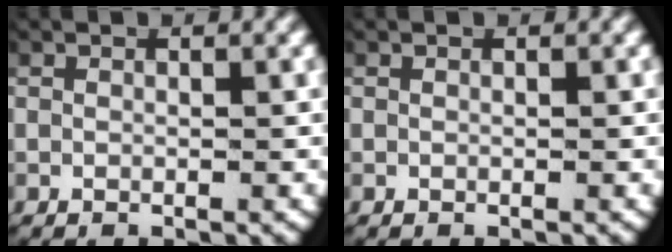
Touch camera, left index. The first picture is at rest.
{"total": 0.0}